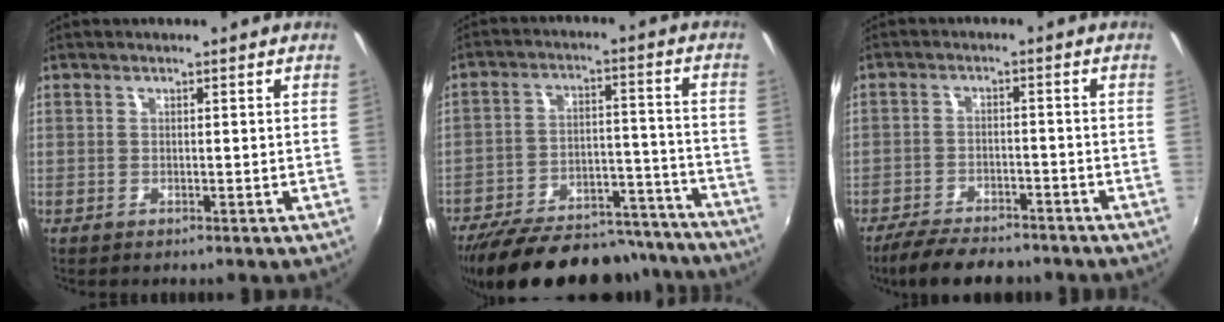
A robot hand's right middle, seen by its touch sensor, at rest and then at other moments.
{"total": 28.4, "force": [-24.4, 9.6, 10.9], "torque": [-0.208, 0.015, -0.319]}
{"total": 10.2, "force": [-8.5, 3.4, 4.6], "torque": [-0.110, -0.015, -0.138]}